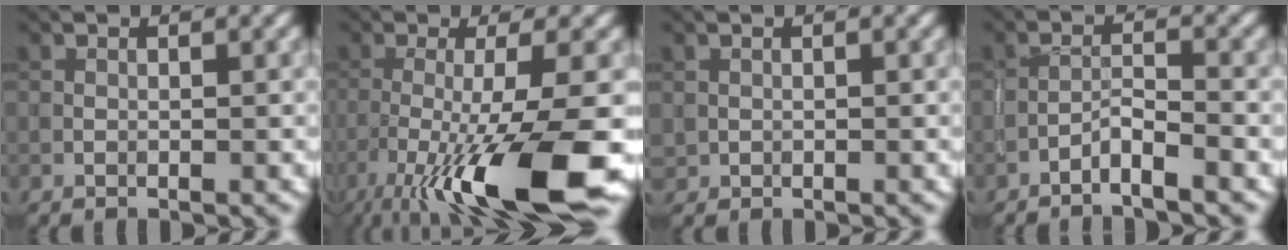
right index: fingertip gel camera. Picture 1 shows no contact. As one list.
[{"total": 12.1, "force": [-5.1, 2.2, 10.7], "torque": [-0.176, -0.015, -0.090]}, {"total": 0.5, "force": [0.2, 0.5, 0.0], "torque": [0.005, -0.003, 0.005]}, {"total": 2.1, "force": [-1.7, 0.1, 1.3], "torque": [-0.023, 0.010, -0.037]}]